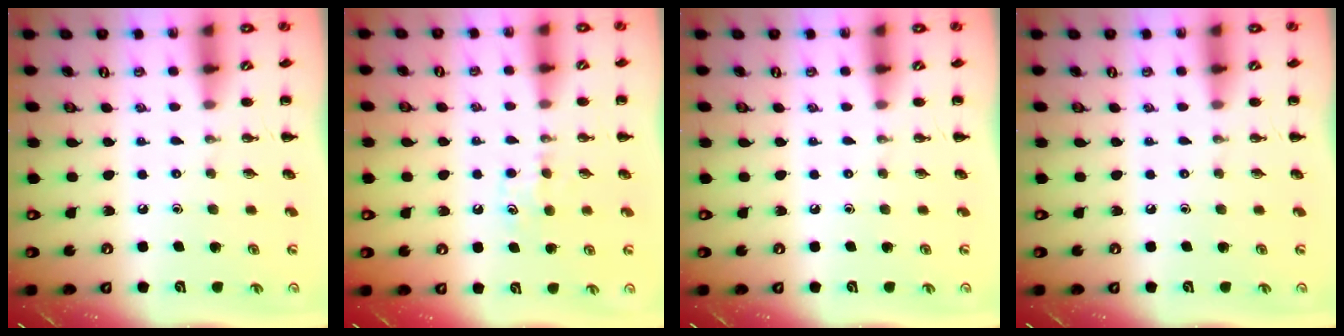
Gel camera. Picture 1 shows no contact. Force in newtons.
{"total": 4.6, "press": 4.4, "slide": 1.4}
{"total": 0.0}
{"total": 0.0}